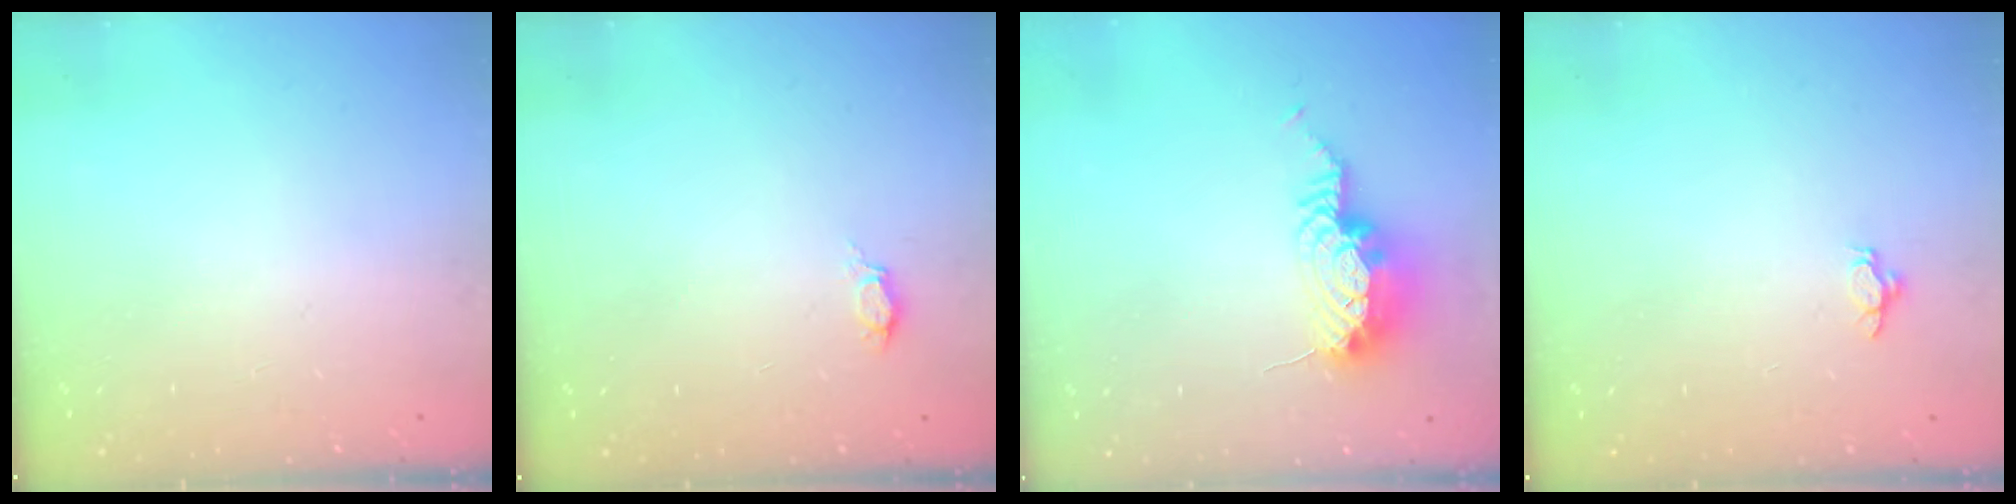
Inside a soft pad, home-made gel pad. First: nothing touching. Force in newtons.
{"total": 4.2, "press": 4.1, "slide": 0.6}
{"total": 9.7, "press": 9.7, "slide": 1.3}
{"total": 2.7, "press": 2.6, "slide": 1.0}